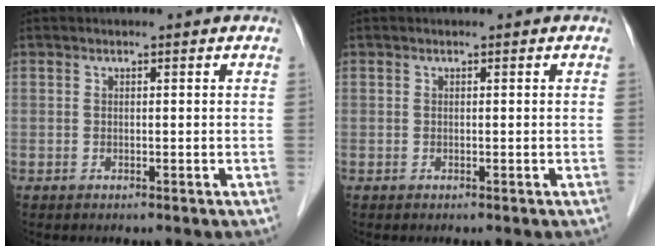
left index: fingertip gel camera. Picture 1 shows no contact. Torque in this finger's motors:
{"motor_torque": [0.02, 0.01, -0.02, 0.00]}